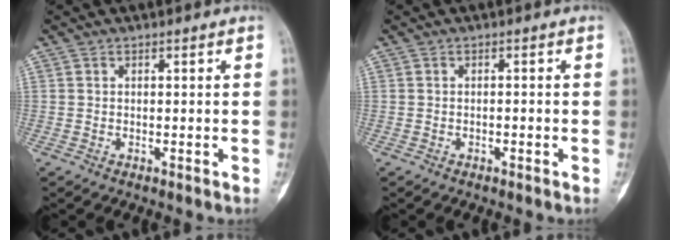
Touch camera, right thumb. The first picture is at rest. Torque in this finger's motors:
{"motor_torque": [-0.57, 0.32, -0.16, 0.15, -0.07]}